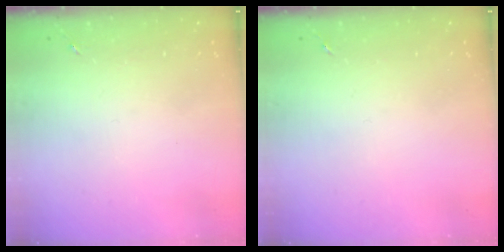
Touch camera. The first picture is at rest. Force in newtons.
{"total": 0.0}